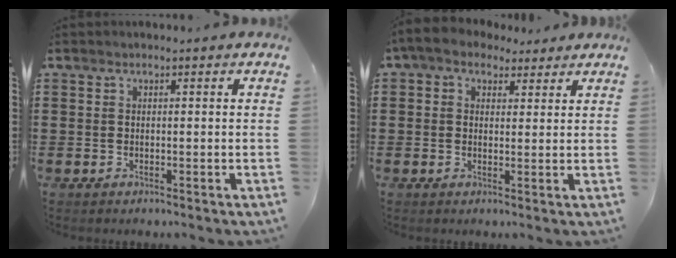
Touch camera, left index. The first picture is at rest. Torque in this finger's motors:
{"motor_torque": [1.19, -0.95, 0.20, -0.03]}